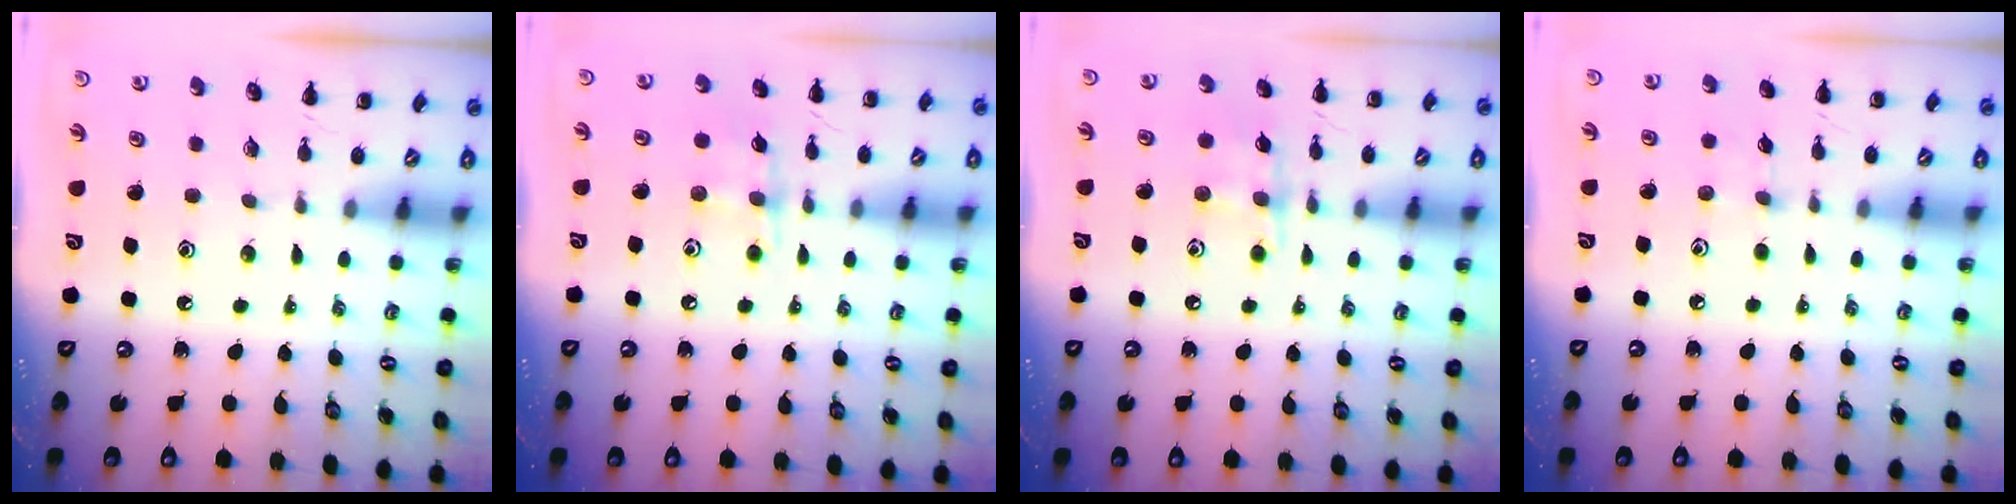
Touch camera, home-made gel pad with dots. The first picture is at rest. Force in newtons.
{"total": 7.8, "press": 7.8, "slide": 0.6}
{"total": 8.7, "press": 8.7, "slide": 0.7}
{"total": 3.5, "press": 3.2, "slide": 1.2}